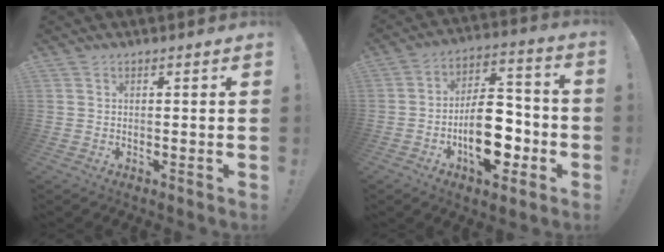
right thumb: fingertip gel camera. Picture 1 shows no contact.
{"total": 18.1, "force": [-5.9, 10.1, 13.8], "torque": [-0.217, 0.042, -0.089]}